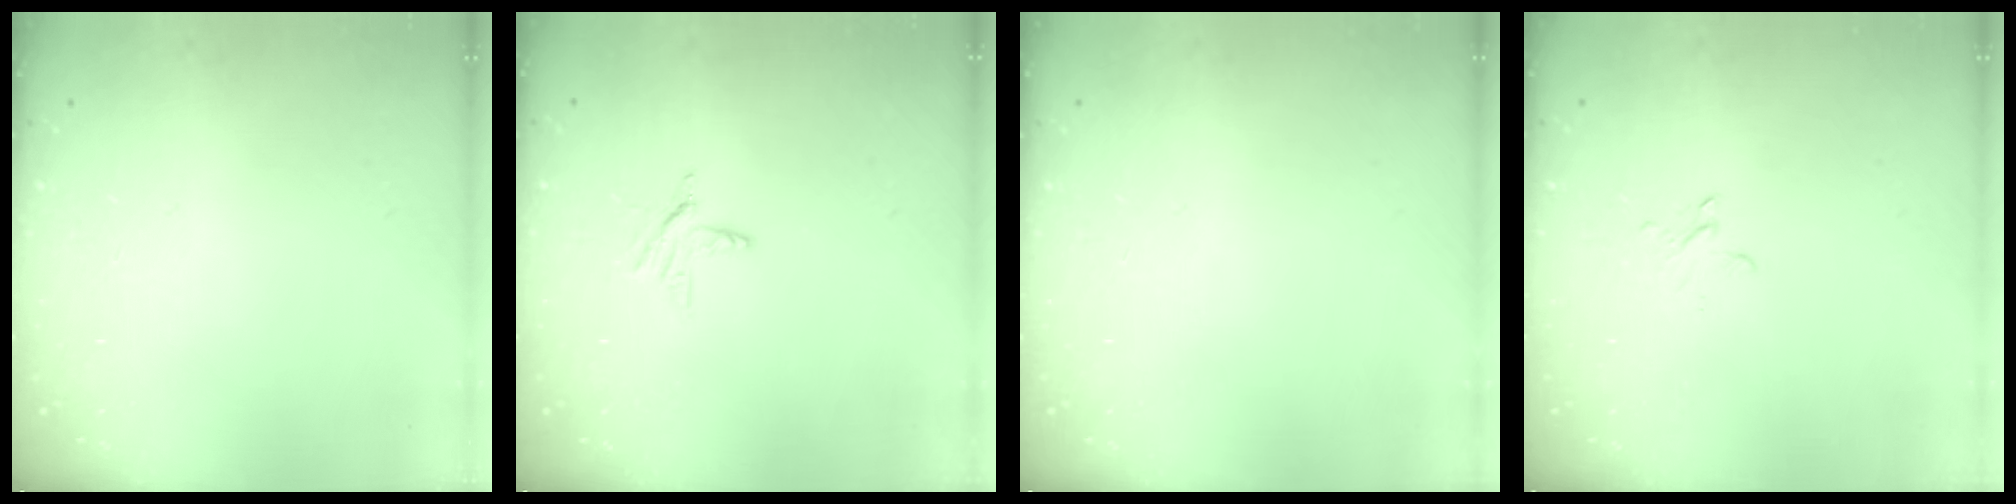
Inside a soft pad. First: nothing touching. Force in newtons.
{"total": 6.0, "press": 6.0, "slide": 0.4}
{"total": 0.0}
{"total": 2.6, "press": 2.6, "slide": 0.2}